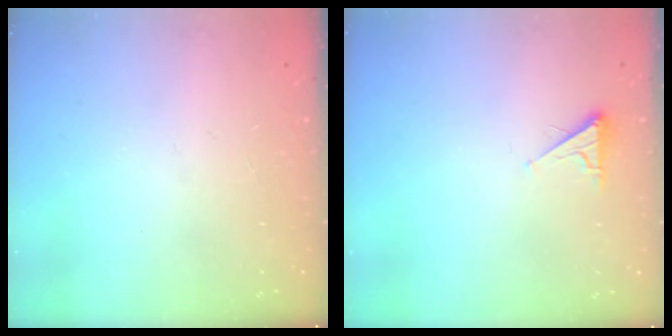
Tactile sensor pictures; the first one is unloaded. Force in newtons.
{"total": 2.5, "press": 2.5, "slide": 0.5}